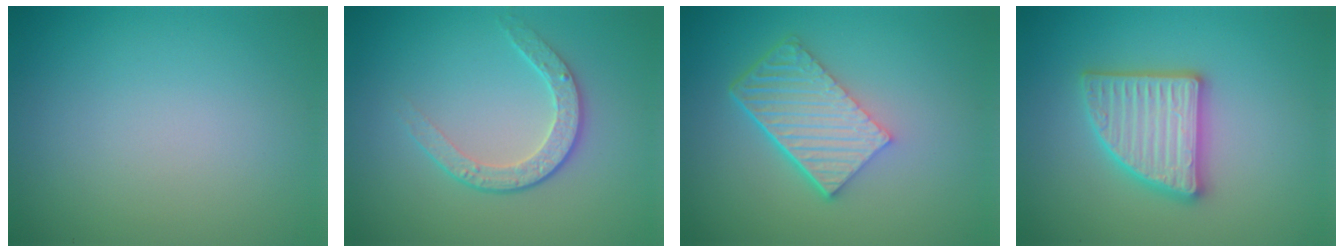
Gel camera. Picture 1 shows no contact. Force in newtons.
{"total": 2.6, "press": 2.0, "slide": 1.7}
{"total": 6.0, "press": 4.1, "slide": 4.4}
{"total": 5.0, "press": 4.9, "slide": 0.8}